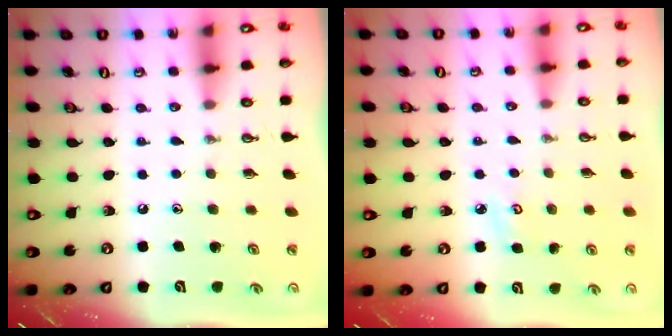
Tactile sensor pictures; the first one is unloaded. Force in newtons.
{"total": 3.4, "press": 3.4, "slide": 0.3}